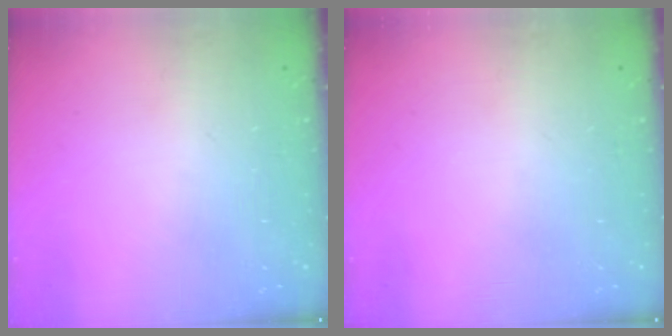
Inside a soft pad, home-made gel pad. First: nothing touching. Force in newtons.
{"total": 0.0}